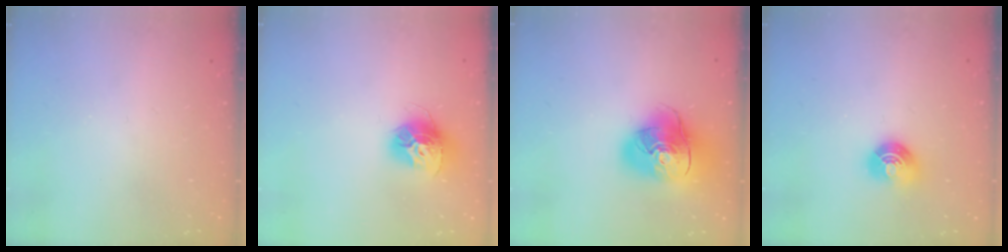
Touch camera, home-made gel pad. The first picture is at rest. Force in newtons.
{"total": 13.2, "press": 13.1, "slide": 1.3}
{"total": 17.9, "press": 17.8, "slide": 2.3}
{"total": 8.1, "press": 8.0, "slide": 1.1}